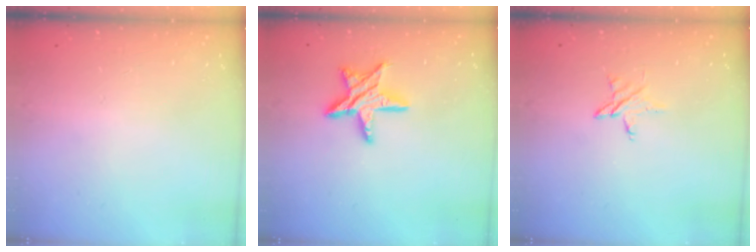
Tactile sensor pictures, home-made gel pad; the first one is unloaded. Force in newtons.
{"total": 12.0, "press": 12.0, "slide": 0.8}
{"total": 3.5, "press": 3.4, "slide": 0.3}